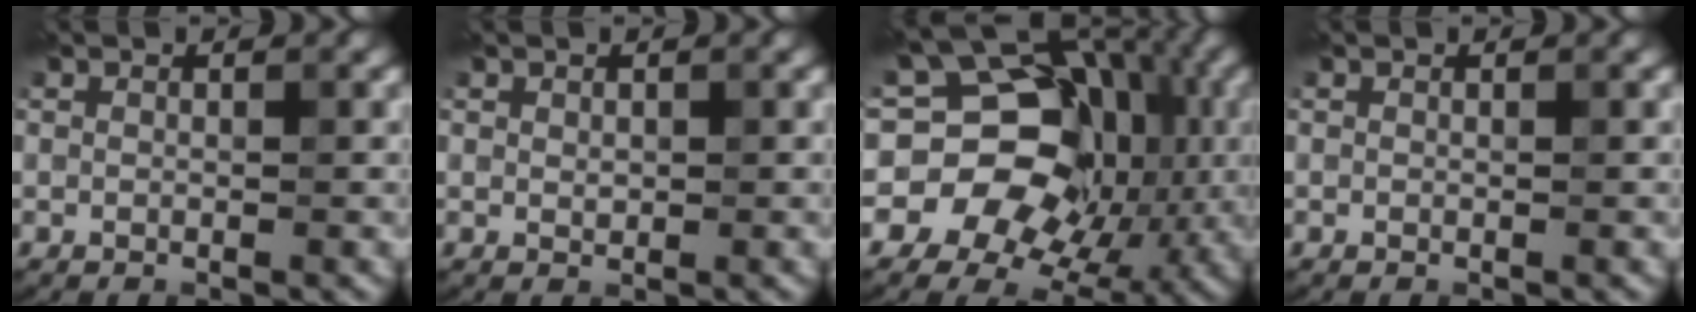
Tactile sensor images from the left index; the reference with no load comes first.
{"total": 0.7, "force": [0.3, 0.5, 0.4], "torque": [-0.009, 0.001, 0.006]}
{"total": 15.2, "force": [-0.3, 12.5, 8.8], "torque": [-0.128, 0.024, -0.026]}
{"total": 0.0}